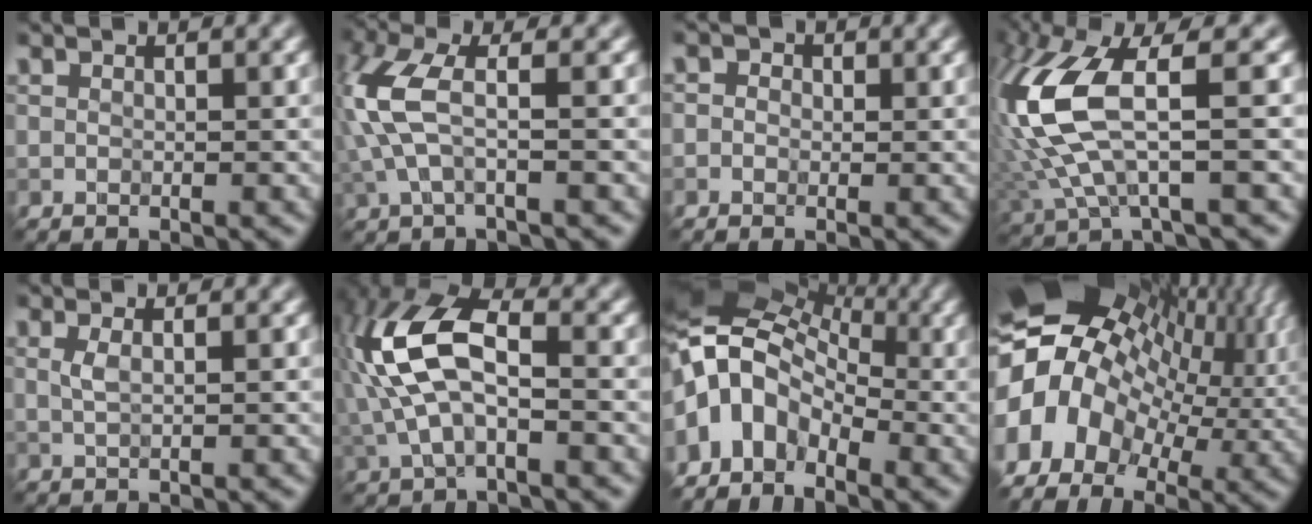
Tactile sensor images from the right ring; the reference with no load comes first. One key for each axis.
{"total": 4.8, "fx": 0.4, "fy": 1.6, "fz": 4.5, "tx": -0.124, "ty": 0.011, "tz": 0.004}
{"total": 1.3, "fx": 0.0, "fy": 1.2, "fz": 0.4, "tx": 0.004, "ty": 0.005, "tz": -0.015}
{"total": 9.6, "fx": 0.9, "fy": 3.5, "fz": 8.9, "tx": -0.218, "ty": 0.007, "tz": 0.023}
{"total": 1.2, "fx": 0.4, "fy": 0.4, "fz": 1.1, "tx": -0.016, "ty": 0.008, "tz": 0.009}
{"total": 8.5, "fx": 0.0, "fy": 4.3, "fz": 7.3, "tx": -0.171, "ty": 0.029, "tz": -0.006}
{"total": 10.3, "fx": -1.7, "fy": 7.1, "fz": 7.3, "tx": -0.129, "ty": 0.015, "tz": -0.037}
{"total": 17.3, "fx": 0.4, "fy": 12.7, "fz": 11.7, "tx": -0.224, "ty": 0.015, "tz": 0.022}